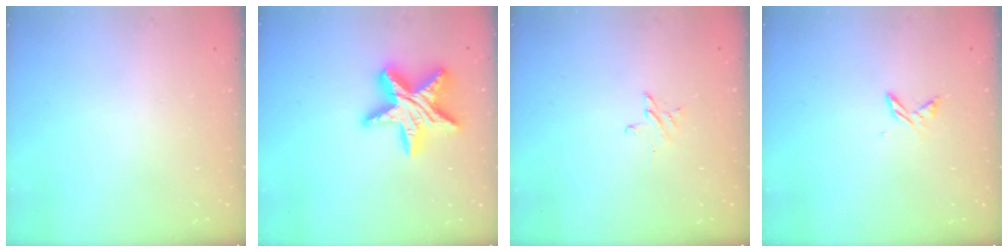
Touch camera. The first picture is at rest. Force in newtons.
{"total": 18.2, "press": 18.2, "slide": 1.3}
{"total": 2.6, "press": 2.6, "slide": 0.2}
{"total": 4.7, "press": 4.7, "slide": 0.5}